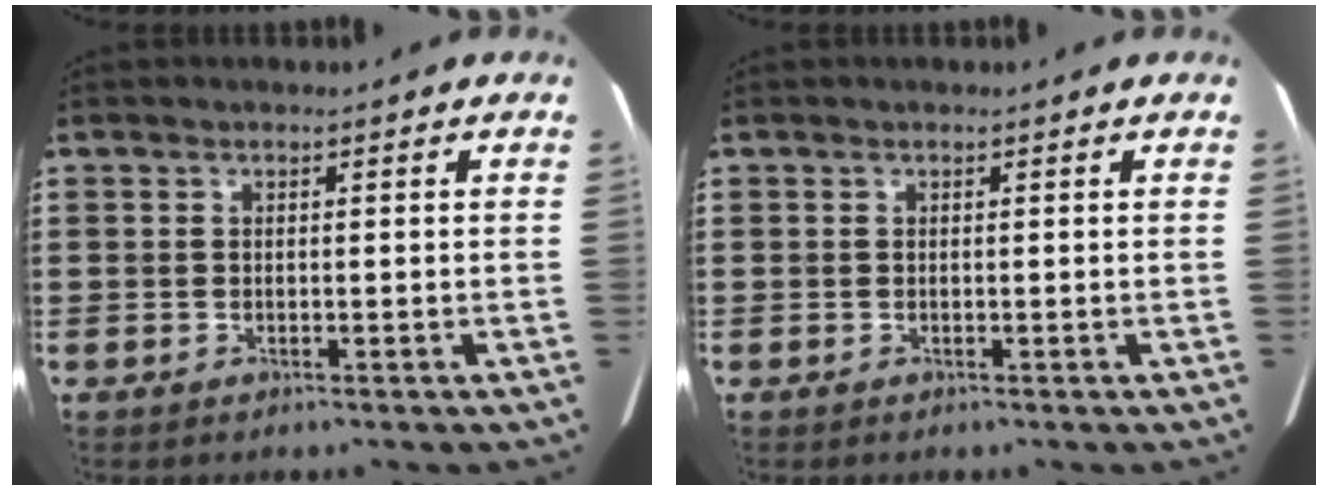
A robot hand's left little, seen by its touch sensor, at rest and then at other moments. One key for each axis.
{"total": 0.0}